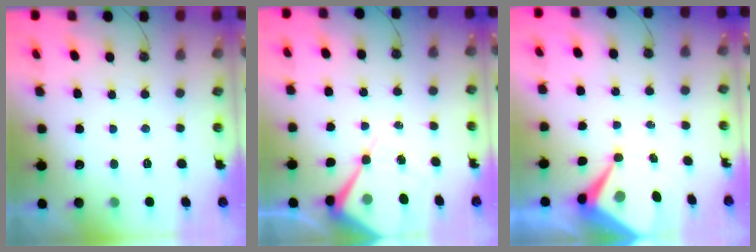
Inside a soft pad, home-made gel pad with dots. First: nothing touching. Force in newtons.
{"total": 11.7, "press": 11.7, "slide": 1.1}
{"total": 9.0, "press": 8.9, "slide": 0.8}